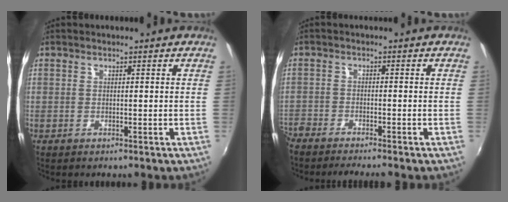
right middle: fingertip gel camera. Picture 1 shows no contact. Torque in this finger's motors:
{"motor_torque": [0.99, -1.15, 0.32, 0.21]}